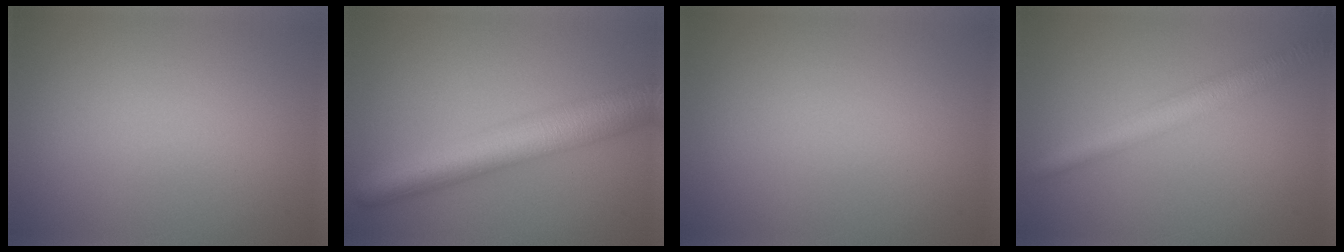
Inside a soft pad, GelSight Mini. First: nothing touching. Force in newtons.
{"total": 7.4, "press": 7.4, "slide": 0.1}
{"total": 0.0}
{"total": 3.8, "press": 3.8, "slide": 0.1}